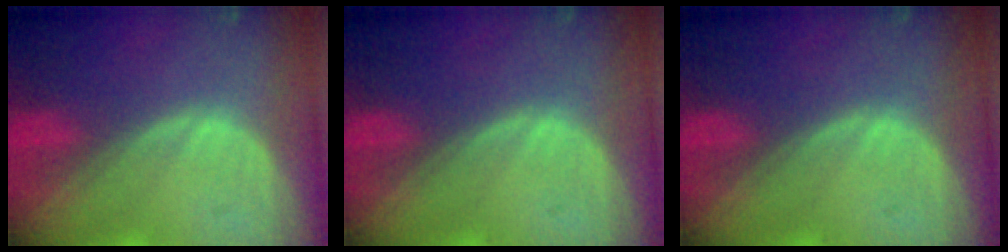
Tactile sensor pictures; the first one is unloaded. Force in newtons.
{"total": 0.0}
{"total": 0.0}